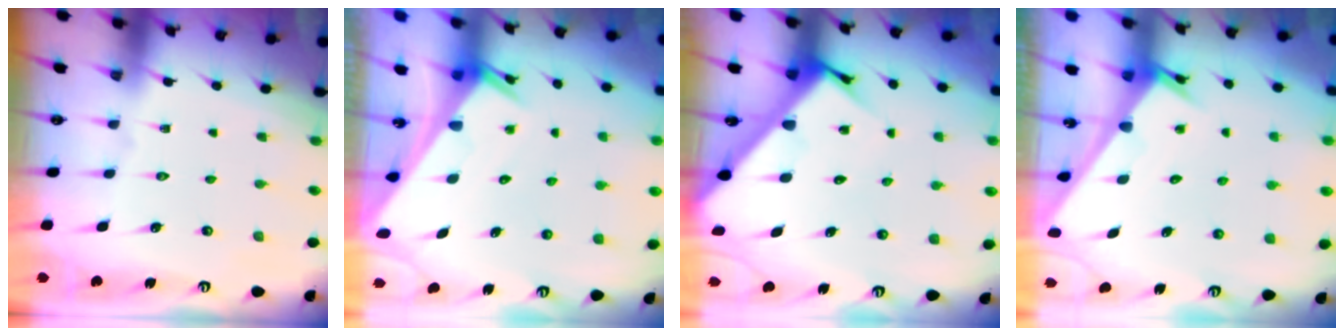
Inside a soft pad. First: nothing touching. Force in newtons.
{"total": 2.5, "press": 2.5, "slide": 0.1}
{"total": 5.5, "press": 5.5, "slide": 0.5}
{"total": 2.4, "press": 2.4, "slide": 0.1}